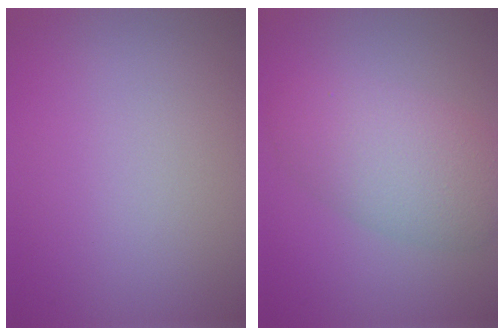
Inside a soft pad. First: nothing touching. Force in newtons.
{"total": 5.8, "press": 5.8, "slide": 0.4}